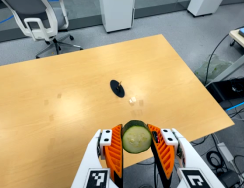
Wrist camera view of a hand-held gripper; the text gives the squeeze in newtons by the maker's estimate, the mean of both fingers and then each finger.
{"total": 11.2, "left": 10.1, "right": 12.3}